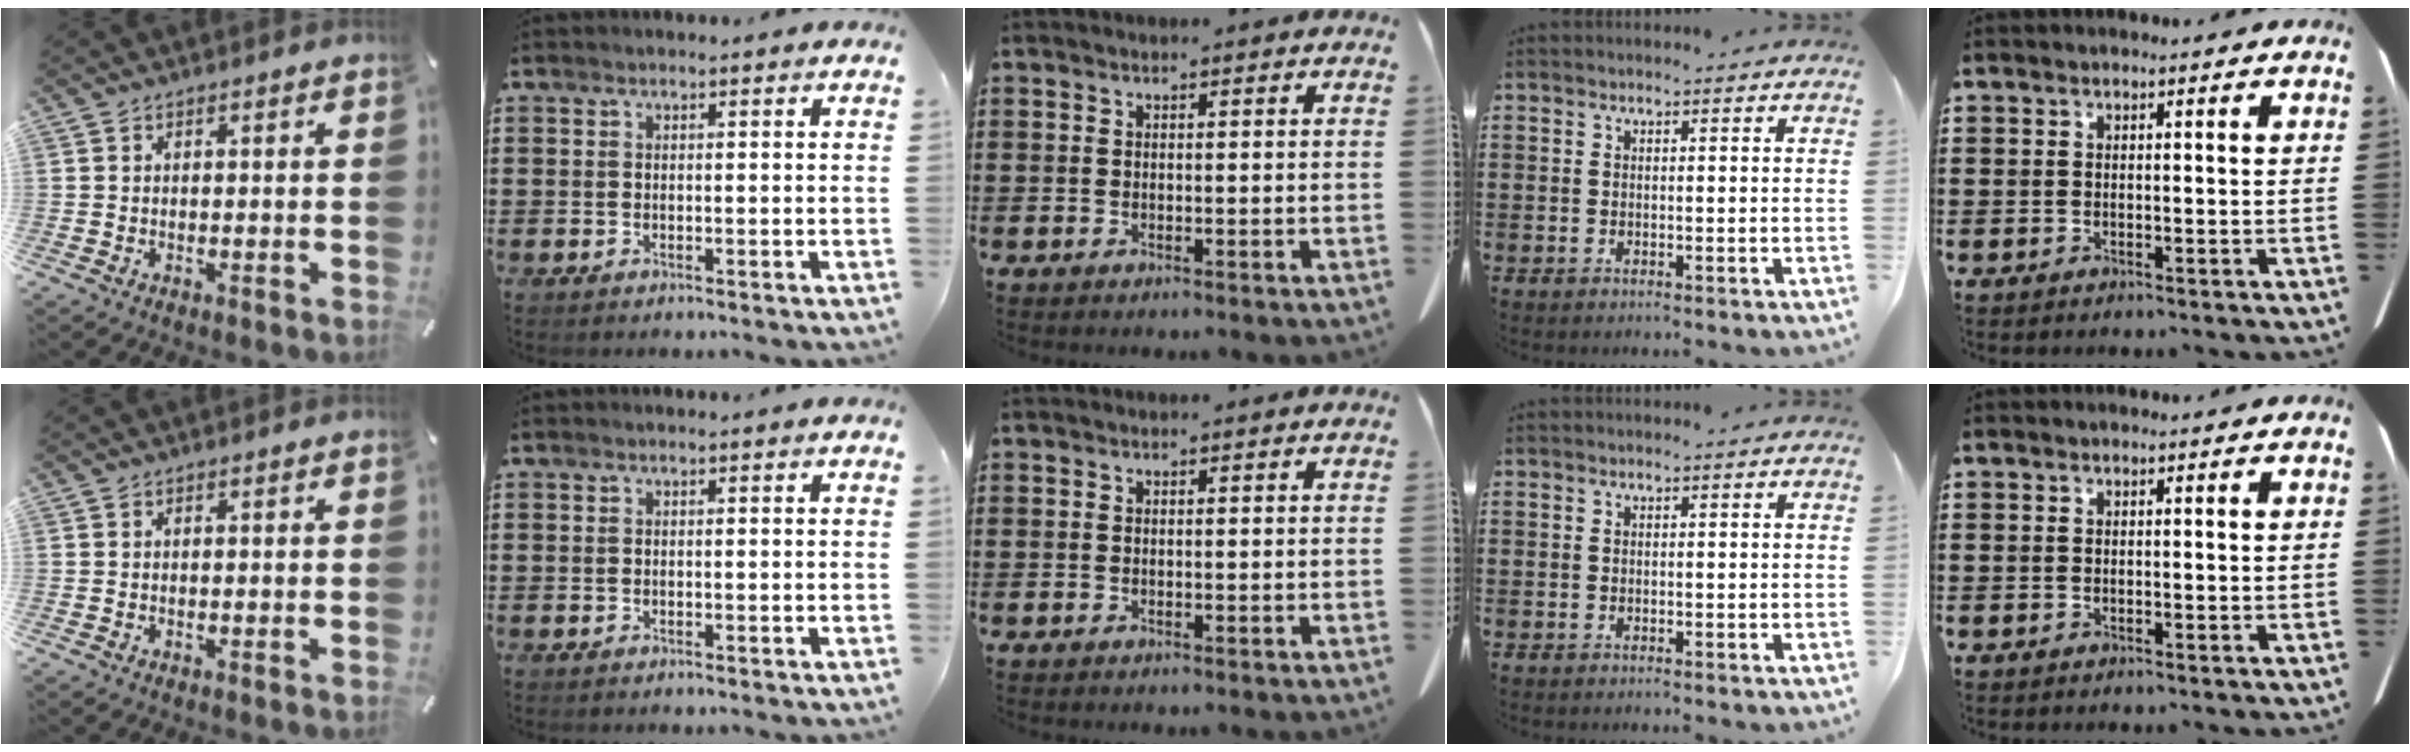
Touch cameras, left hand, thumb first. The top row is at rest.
{}